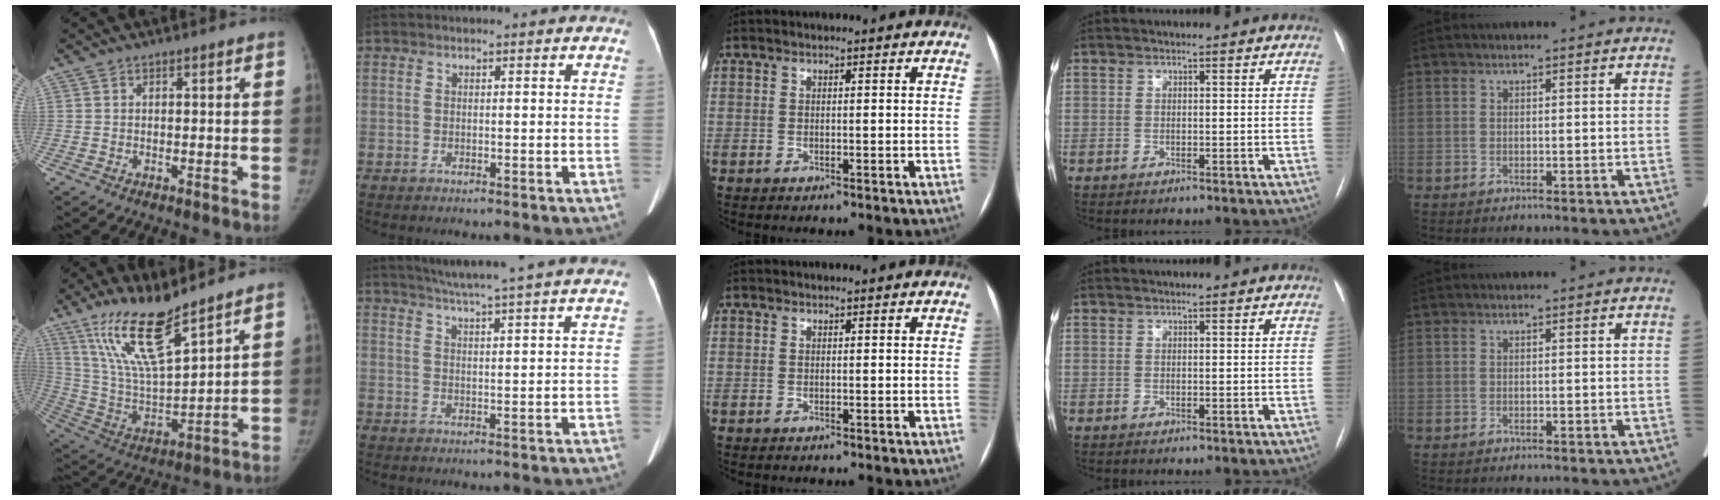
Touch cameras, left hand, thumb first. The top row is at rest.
{"thumb": {"total": 16.8, "force": [11.9, 3.8, 11.3], "torque": [-0.197, -0.068, 0.240]}, "index": {"total": 15.7, "force": [13.7, -1.2, 7.6], "torque": [-0.126, 0.000, 0.174]}, "middle": {"total": 1.4, "force": [-0.7, -0.9, -0.8], "torque": [0.015, -0.008, -0.011]}}